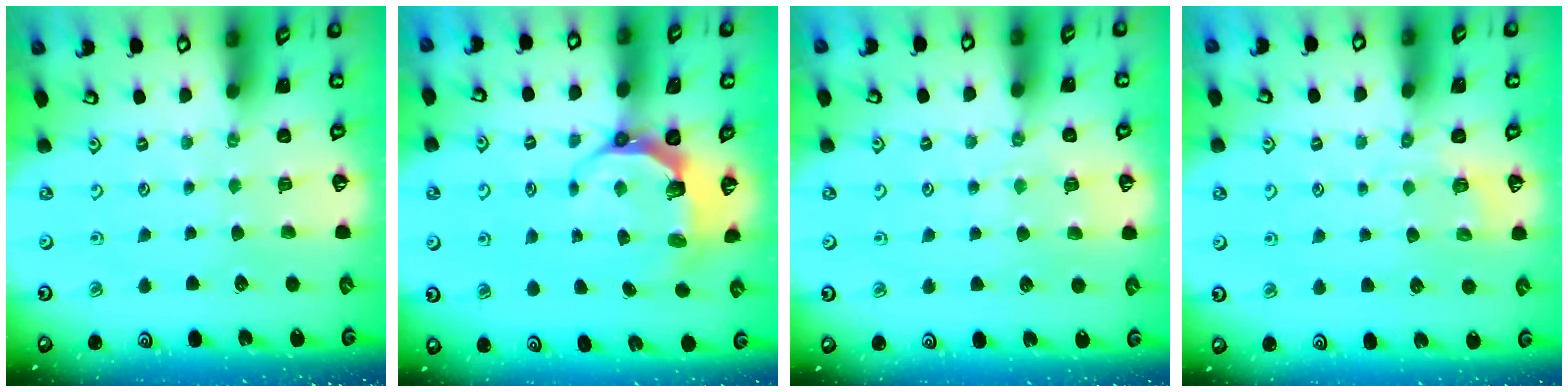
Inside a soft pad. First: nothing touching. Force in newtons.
{"total": 7.2, "press": 6.0, "slide": 4.1}
{"total": 4.2, "press": 4.2, "slide": 0.6}
{"total": 2.3, "press": 1.7, "slide": 1.6}